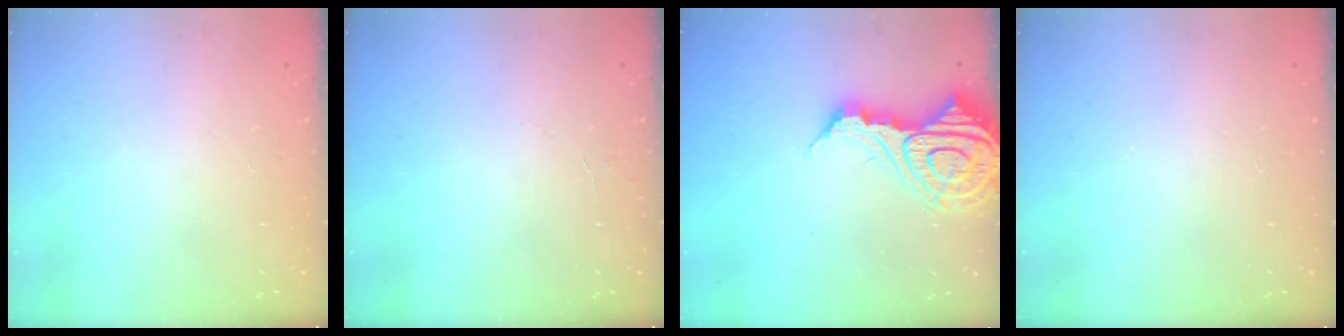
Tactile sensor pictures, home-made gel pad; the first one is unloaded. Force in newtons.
{"total": 3.6, "press": 3.6, "slide": 0.3}
{"total": 20.1, "press": 19.9, "slide": 2.7}
{"total": 0.0}